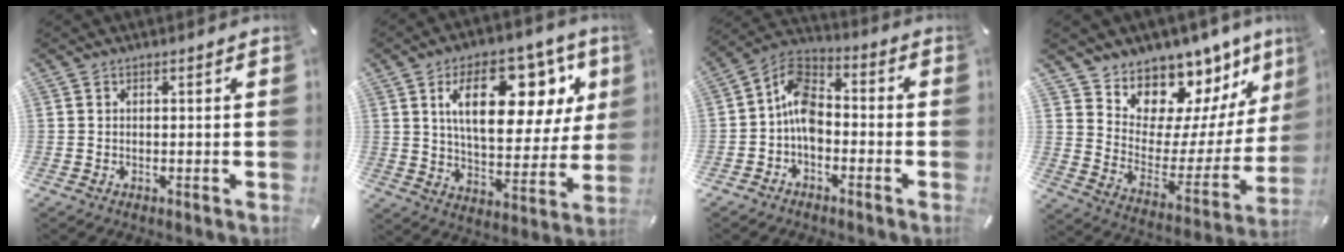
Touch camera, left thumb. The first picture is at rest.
{"total": 20.4, "force": [9.2, 10.7, 14.8], "torque": [-0.224, -0.028, 0.148]}
{"total": 8.9, "force": [-2.4, 6.0, 6.0], "torque": [-0.130, 0.012, -0.048]}
{"total": 11.1, "force": [9.9, 4.9, -1.1], "torque": [0.006, -0.137, 0.173]}